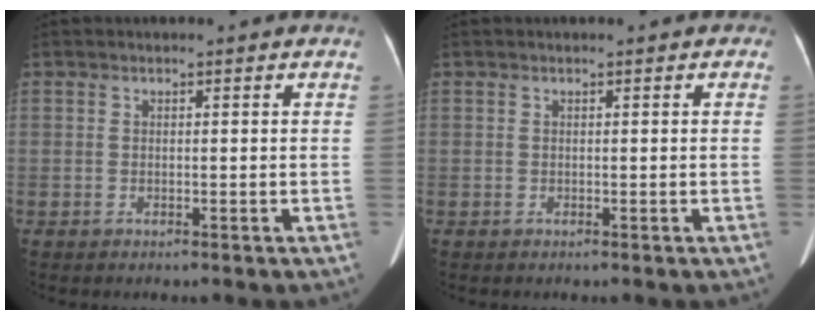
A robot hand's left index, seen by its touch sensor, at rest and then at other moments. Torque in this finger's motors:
{"motor_torque": [0.53, -0.53, 0.17, 0.04]}